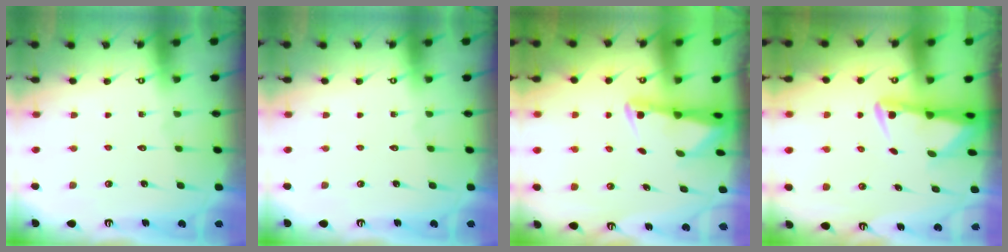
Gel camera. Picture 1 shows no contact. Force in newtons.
{"total": 0.0}
{"total": 2.3, "press": 2.2, "slide": 0.5}
{"total": 3.1, "press": 3.0, "slide": 0.5}